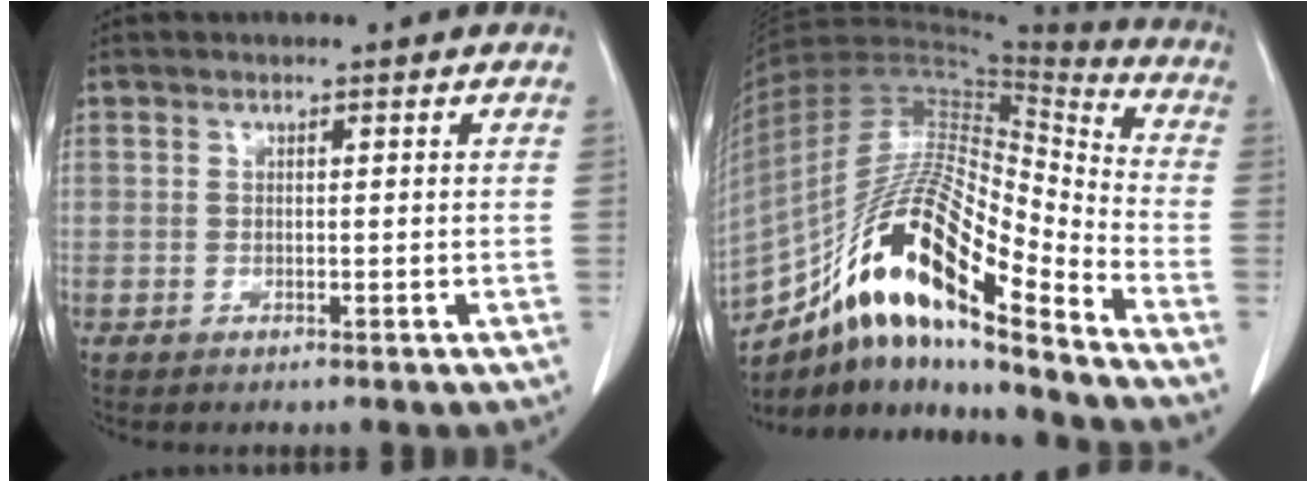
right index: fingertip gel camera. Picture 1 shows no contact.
{"total": 21.9, "force": [-13.4, 4.1, 16.8], "torque": [-0.325, 0.001, -0.237]}